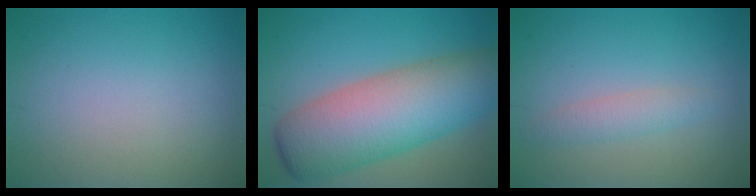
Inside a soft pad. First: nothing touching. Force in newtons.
{"total": 11.0, "press": 11.0, "slide": 0.4}
{"total": 1.9, "press": 1.9, "slide": 0.0}